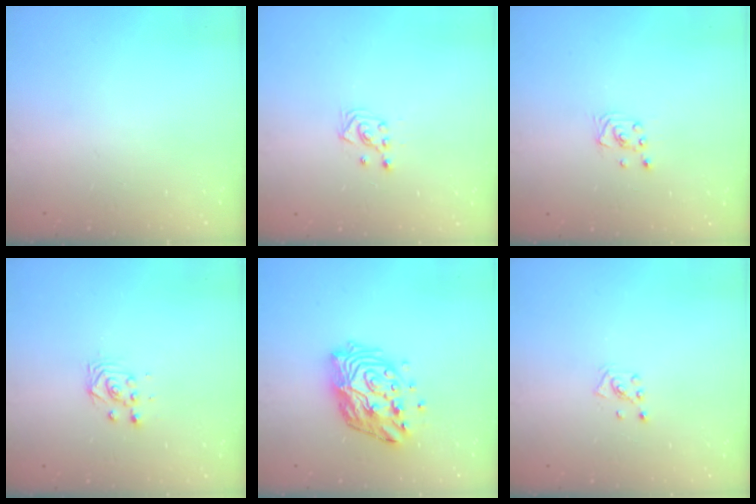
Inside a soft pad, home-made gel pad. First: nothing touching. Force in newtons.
{"total": 3.0, "press": 2.8, "slide": 1.0}
{"total": 2.0, "press": 2.0, "slide": 0.1}
{"total": 2.9, "press": 2.9, "slide": 0.4}
{"total": 15.0, "press": 14.9, "slide": 1.6}
{"total": 2.2, "press": 2.2, "slide": 0.3}